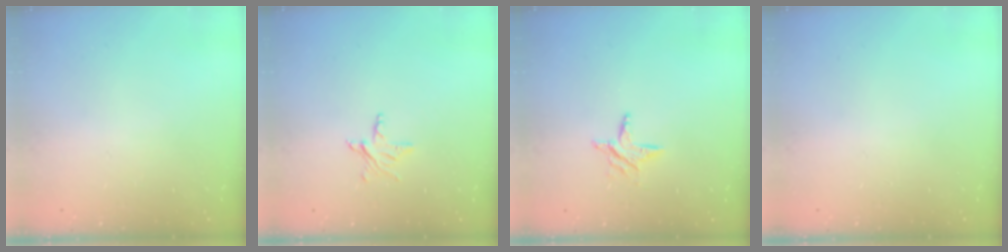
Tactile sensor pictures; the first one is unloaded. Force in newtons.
{"total": 3.6, "press": 3.6, "slide": 0.3}
{"total": 5.4, "press": 5.4, "slide": 0.5}
{"total": 0.0}